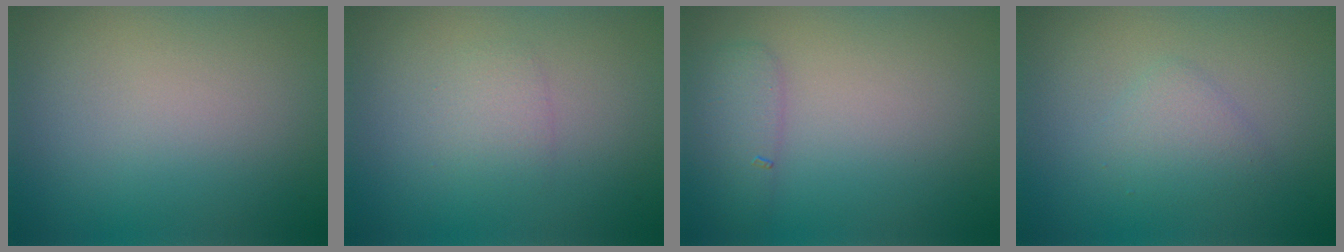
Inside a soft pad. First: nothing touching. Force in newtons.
{"total": 1.4, "press": 1.4, "slide": 0.1}
{"total": 1.9, "press": 1.9, "slide": 0.1}
{"total": 1.9, "press": 1.9, "slide": 0.2}